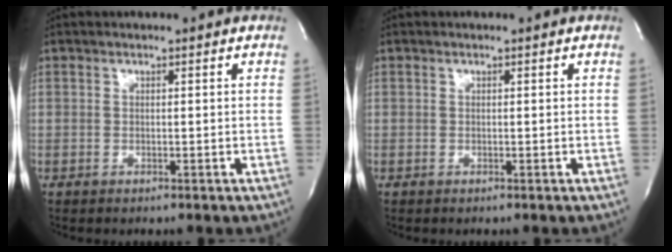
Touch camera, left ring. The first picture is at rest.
{"total": 0.0}